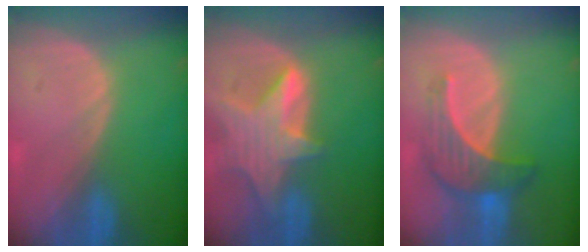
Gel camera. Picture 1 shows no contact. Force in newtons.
{"total": 8.4, "press": 7.4, "slide": 4.0}
{"total": 7.3, "press": 6.7, "slide": 2.9}